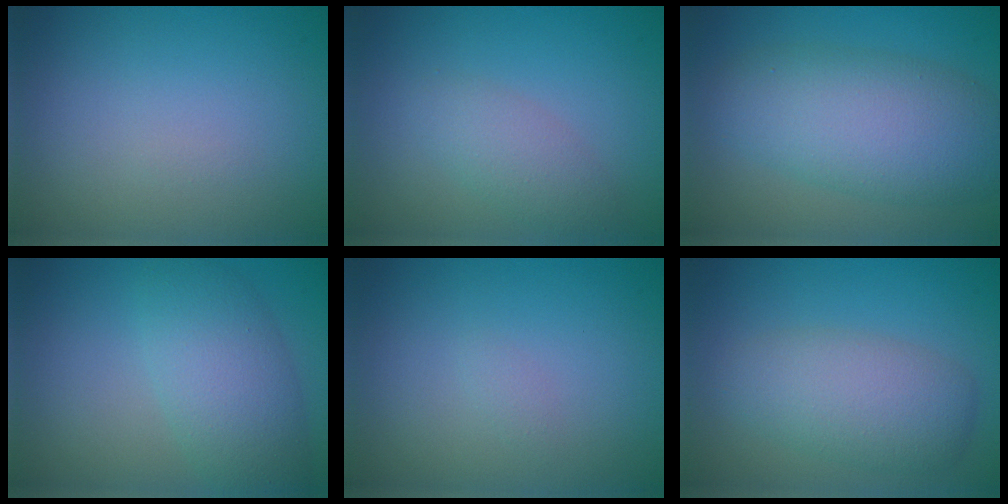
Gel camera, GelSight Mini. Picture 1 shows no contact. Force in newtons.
{"total": 2.3, "press": 2.3, "slide": 0.1}
{"total": 7.5, "press": 7.5, "slide": 0.4}
{"total": 5.1, "press": 5.1, "slide": 0.1}
{"total": 0.6, "press": 0.6, "slide": 0.1}
{"total": 4.7, "press": 4.7, "slide": 0.2}